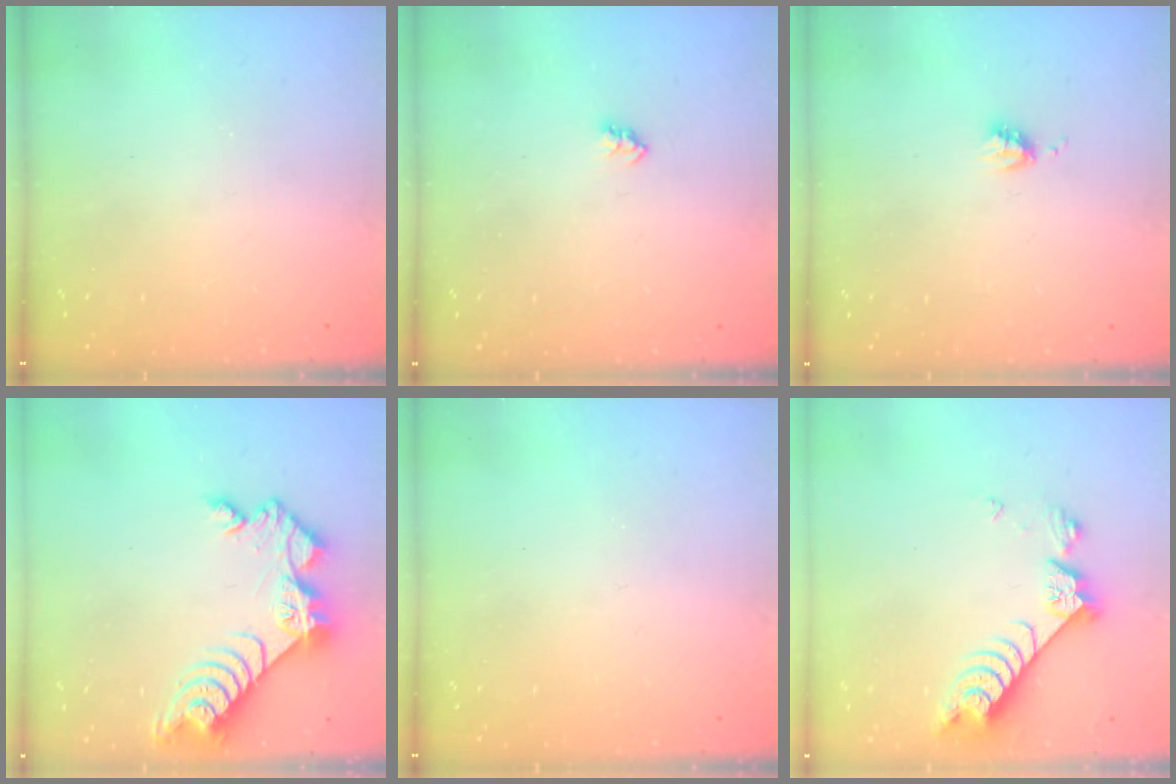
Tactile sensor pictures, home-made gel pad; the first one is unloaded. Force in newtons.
{"total": 2.3, "press": 2.2, "slide": 0.4}
{"total": 2.9, "press": 2.9, "slide": 0.3}
{"total": 10.1, "press": 10.0, "slide": 1.0}
{"total": 0.0}
{"total": 8.1, "press": 8.1, "slide": 0.8}